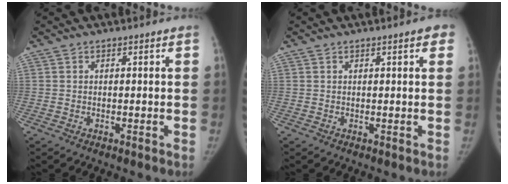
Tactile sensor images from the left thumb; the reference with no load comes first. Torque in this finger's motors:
{"motor_torque": [0.63, 0.08, 0.87, -0.35, 0.05]}